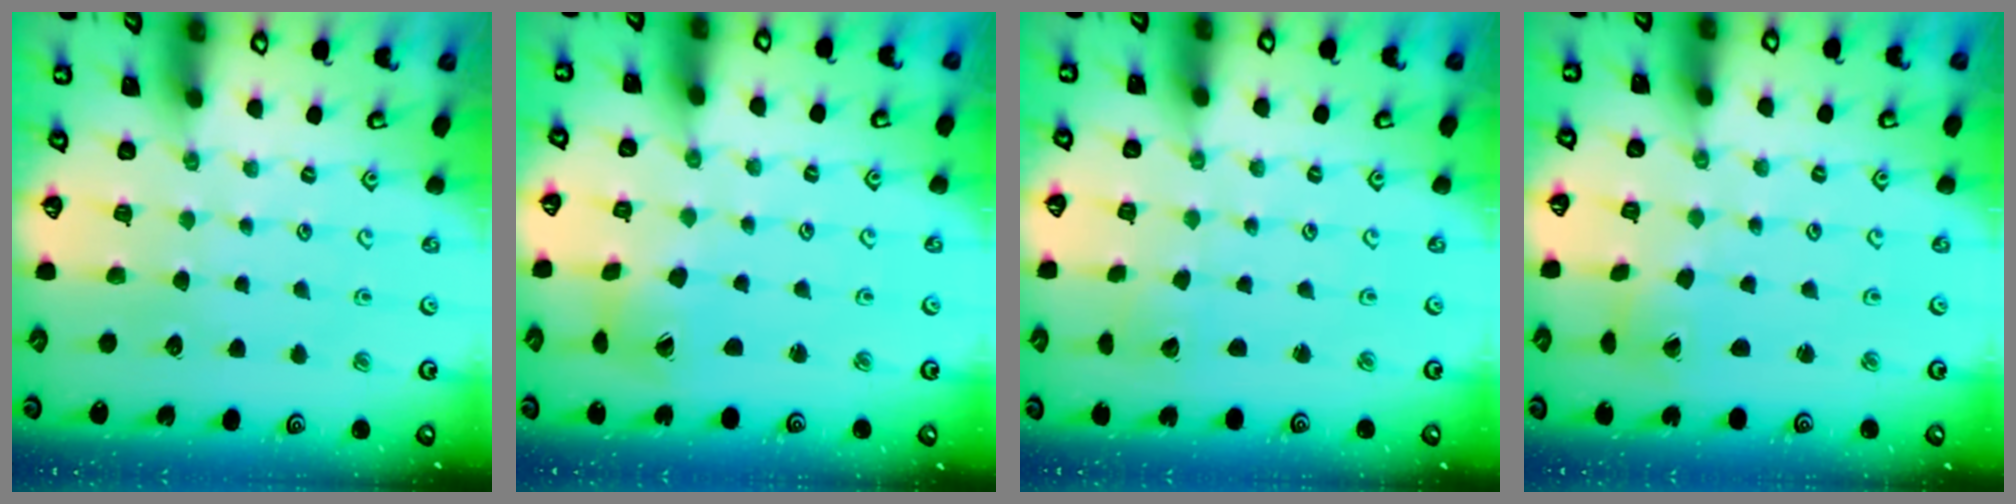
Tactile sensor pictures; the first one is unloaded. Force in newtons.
{"total": 3.7, "press": 3.7, "slide": 0.5}
{"total": 1.2, "press": 1.2, "slide": 0.1}
{"total": 1.5, "press": 1.5, "slide": 0.0}